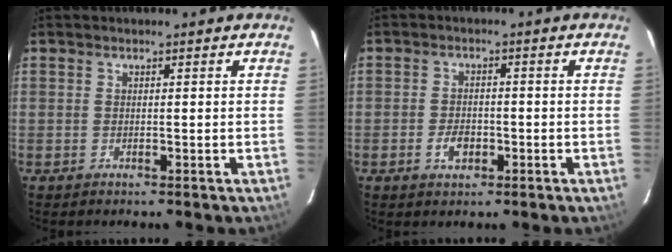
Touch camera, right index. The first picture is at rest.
{"total": 3.9, "force": [-1.6, 2.5, 2.4], "torque": [-0.049, 0.001, -0.025]}